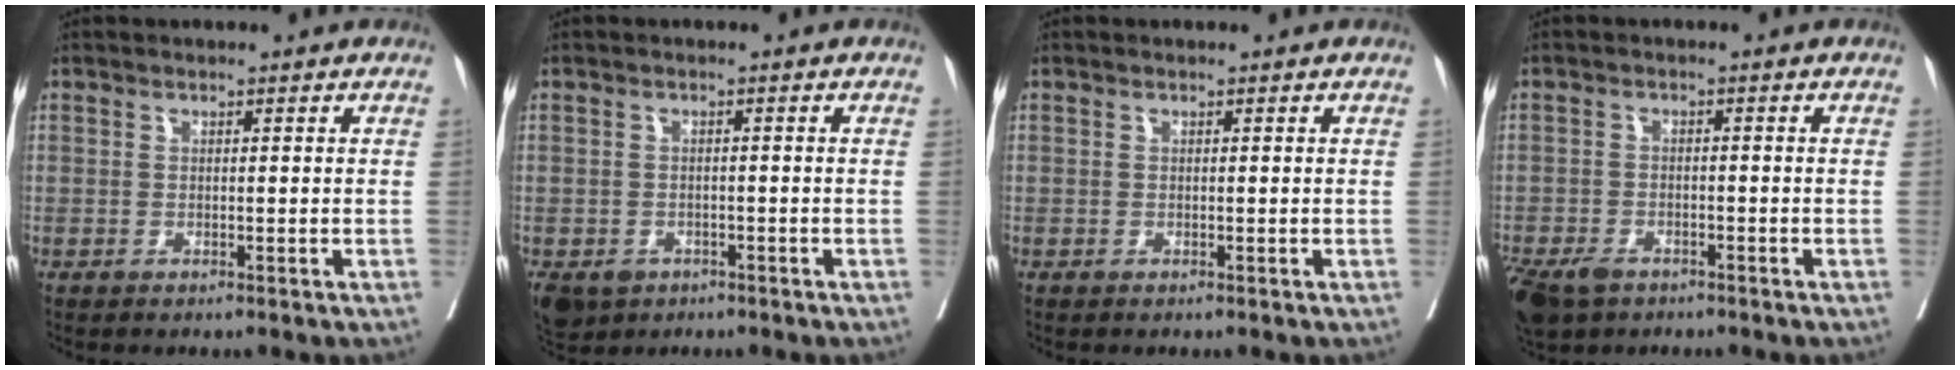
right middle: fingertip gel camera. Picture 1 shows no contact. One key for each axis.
{"total": 6.9, "fx": -3.7, "fy": 5.2, "fz": 2.4, "tx": -0.056, "ty": -0.006, "tz": -0.053}
{"total": 0.0}
{"total": 8.3, "fx": -5.6, "fy": 4.6, "fz": 4.0, "tx": -0.087, "ty": -0.010, "tz": -0.090}